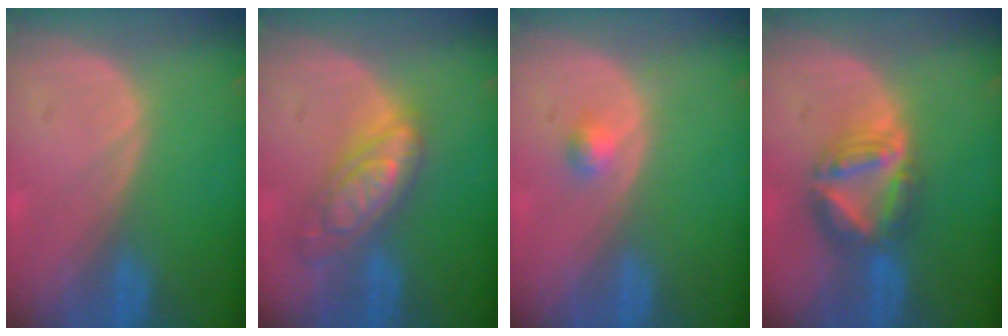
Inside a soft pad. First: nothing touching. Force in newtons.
{"total": 7.4, "press": 7.4, "slide": 0.5}
{"total": 1.8, "press": 1.6, "slide": 0.9}
{"total": 7.7, "press": 6.8, "slide": 3.8}